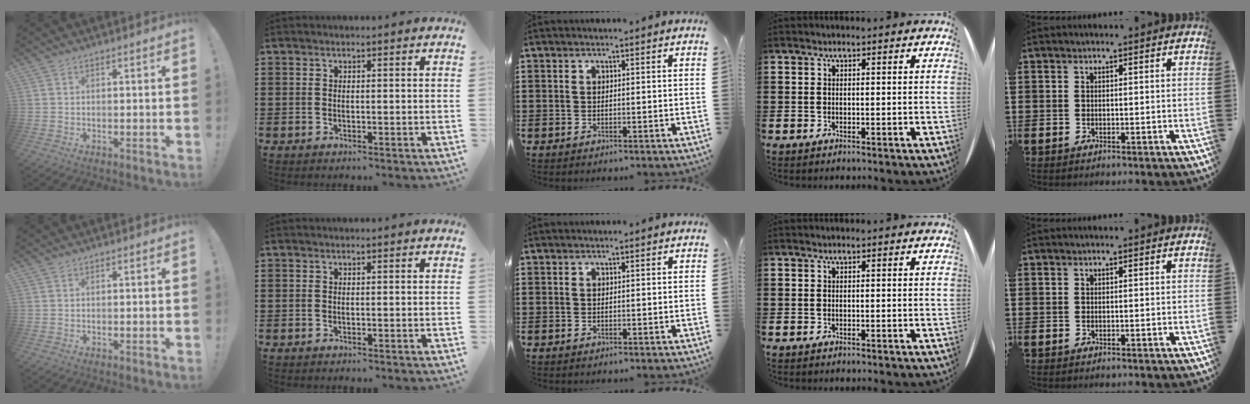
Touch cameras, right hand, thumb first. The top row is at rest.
{}